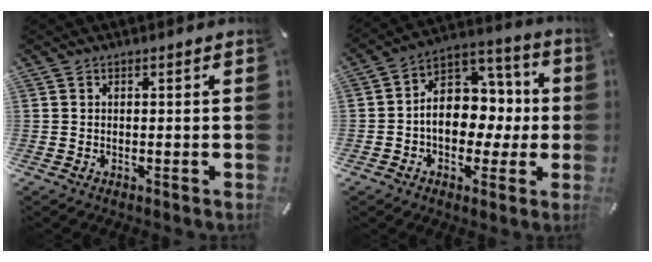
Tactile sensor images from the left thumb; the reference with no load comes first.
{"total": 11.9, "force": [-1.6, 9.9, 6.5], "torque": [-0.096, 0.000, -0.026]}